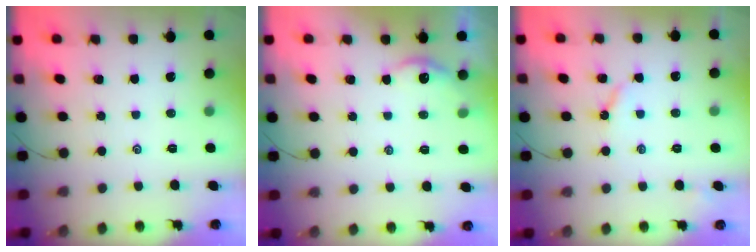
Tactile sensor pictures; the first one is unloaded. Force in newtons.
{"total": 5.1, "press": 5.1, "slide": 0.4}
{"total": 3.4, "press": 3.4, "slide": 0.6}